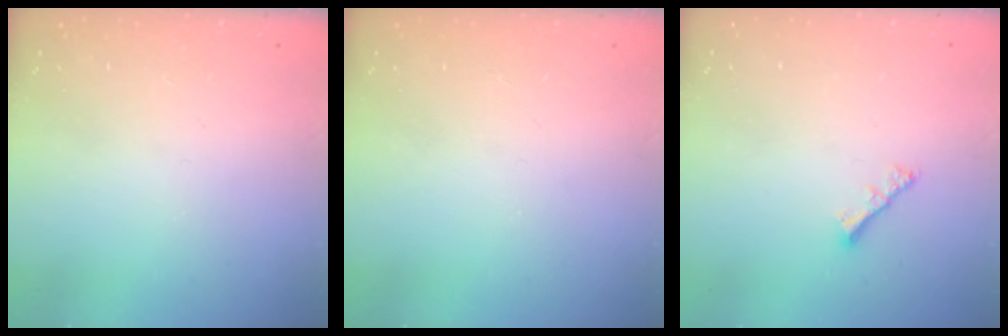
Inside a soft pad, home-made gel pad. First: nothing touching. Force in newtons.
{"total": 0.0}
{"total": 2.4, "press": 2.4, "slide": 0.6}